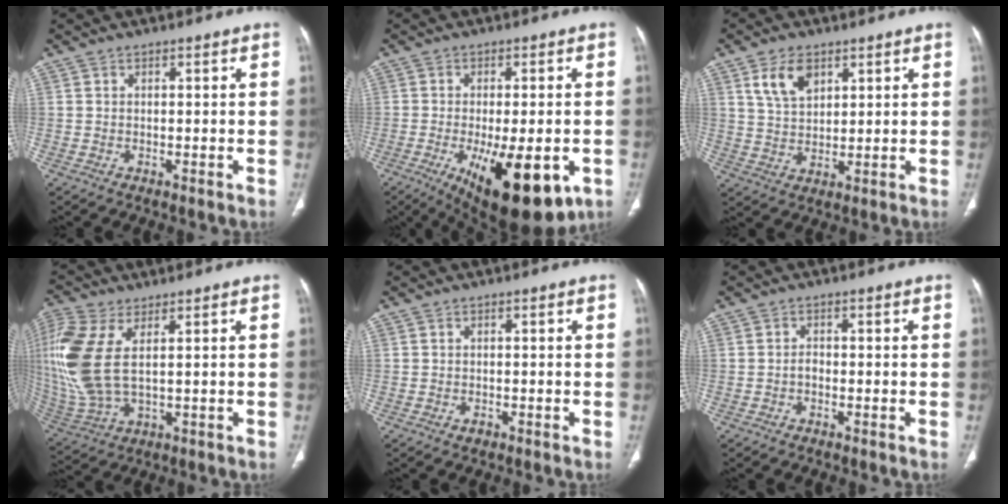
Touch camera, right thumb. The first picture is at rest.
{"total": 18.2, "force": [-6.9, 7.2, 15.2], "torque": [-0.195, -0.013, -0.083]}
{"total": 7.0, "force": [3.6, 4.1, 4.3], "torque": [-0.066, -0.018, 0.073]}
{"total": 16.4, "force": [3.6, 7.9, 13.9], "torque": [-0.354, -0.007, 0.081]}
{"total": 0.8, "force": [-0.5, 0.5, 0.3], "torque": [-0.003, 0.002, -0.007]}
{"total": 1.2, "force": [-0.5, 0.7, 0.8], "torque": [-0.009, 0.003, -0.012]}